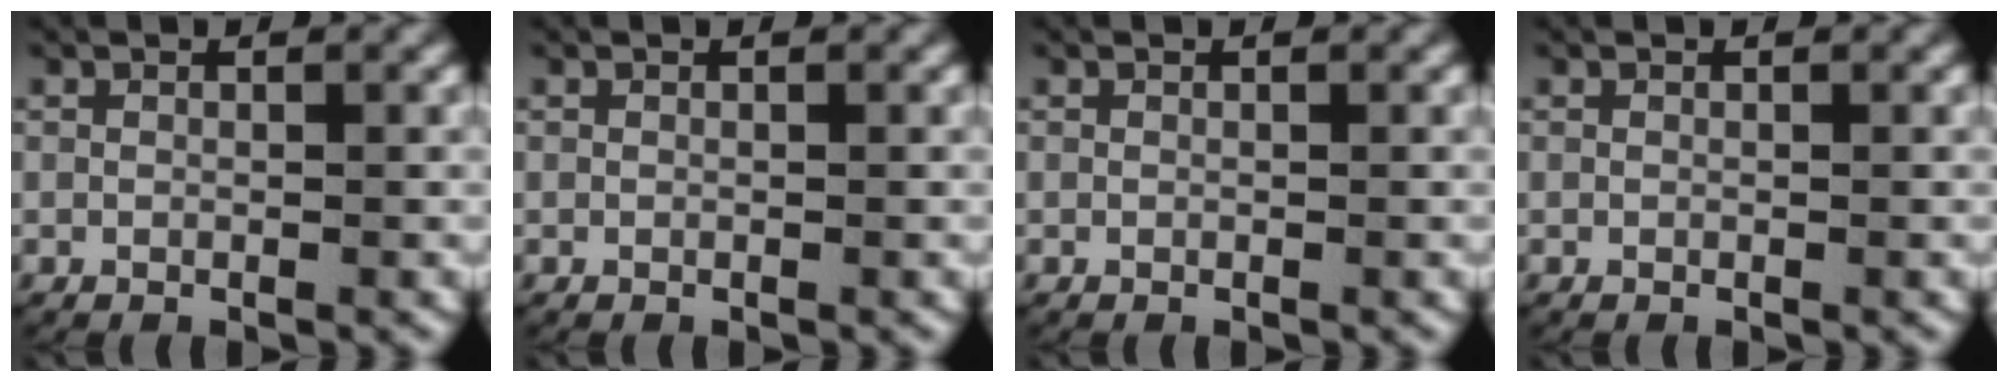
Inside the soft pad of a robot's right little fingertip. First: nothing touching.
{"total": 0.0}
{"total": 0.0}
{"total": 0.0}